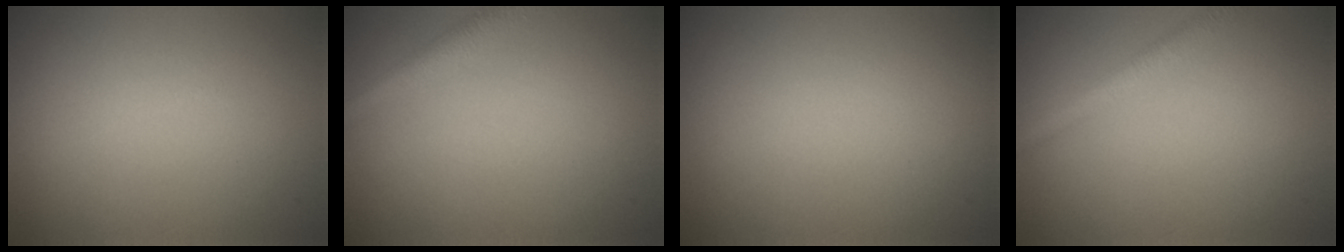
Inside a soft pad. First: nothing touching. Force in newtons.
{"total": 2.8, "press": 2.8, "slide": 0.1}
{"total": 0.0}
{"total": 2.4, "press": 2.4, "slide": 0.1}